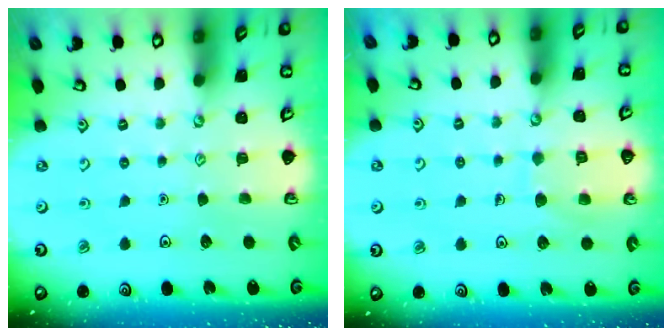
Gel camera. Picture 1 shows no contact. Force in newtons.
{"total": 7.7, "press": 7.7, "slide": 0.6}